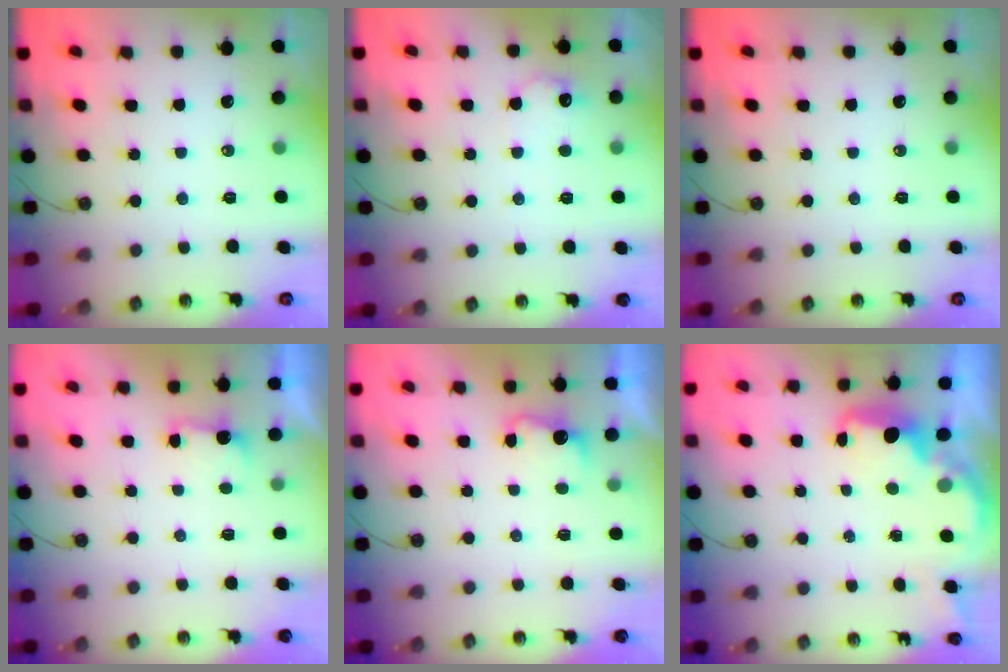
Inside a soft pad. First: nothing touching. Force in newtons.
{"total": 7.9, "press": 7.8, "slide": 0.4}
{"total": 0.0}
{"total": 2.1, "press": 1.9, "slide": 0.9}
{"total": 3.7, "press": 3.5, "slide": 1.0}
{"total": 3.1, "press": 3.0, "slide": 0.7}